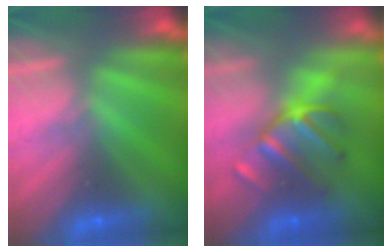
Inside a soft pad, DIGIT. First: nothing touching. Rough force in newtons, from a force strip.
{"total": 2.8}